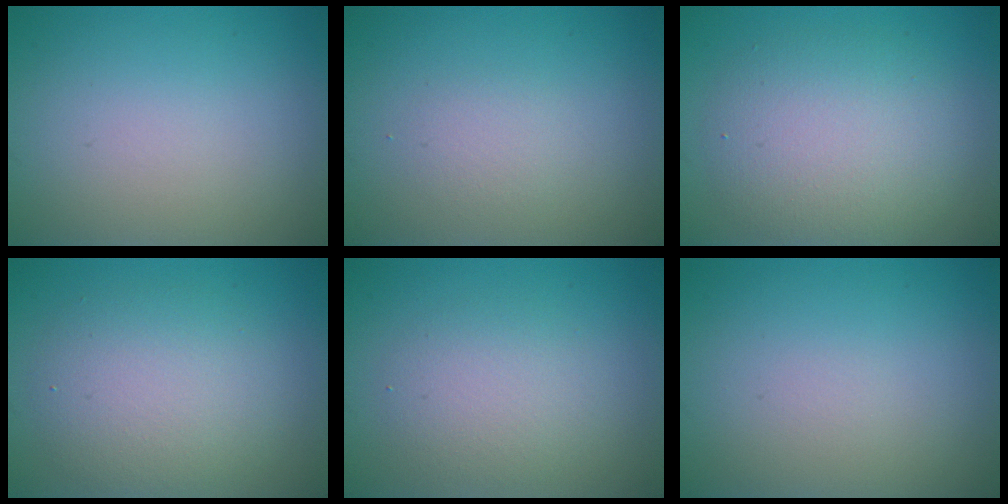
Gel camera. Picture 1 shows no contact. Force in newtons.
{"total": 1.3, "press": 1.3, "slide": 0.1}
{"total": 5.6, "press": 5.6, "slide": 0.5}
{"total": 4.9, "press": 4.8, "slide": 0.3}
{"total": 2.9, "press": 2.9, "slide": 0.4}
{"total": 0.0}